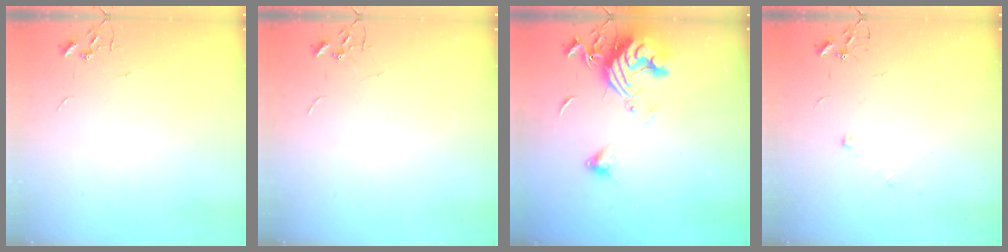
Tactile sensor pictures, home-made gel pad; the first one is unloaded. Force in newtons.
{"total": 0.0}
{"total": 15.2, "press": 15.1, "slide": 1.8}
{"total": 5.6, "press": 5.2, "slide": 2.0}